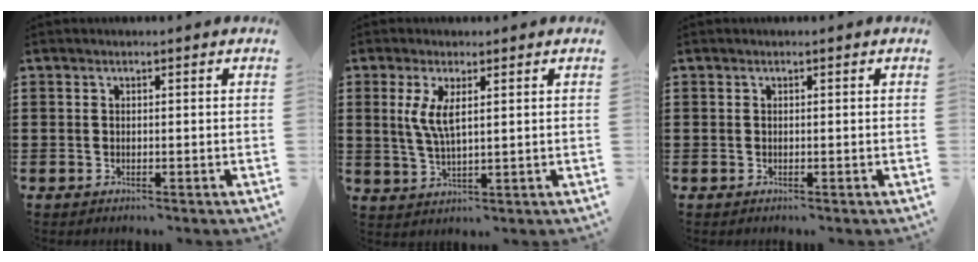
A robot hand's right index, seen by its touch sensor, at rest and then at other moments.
{"total": 4.9, "force": [1.5, 1.5, 4.4], "torque": [-0.101, 0.000, 0.023]}
{"total": 0.0}